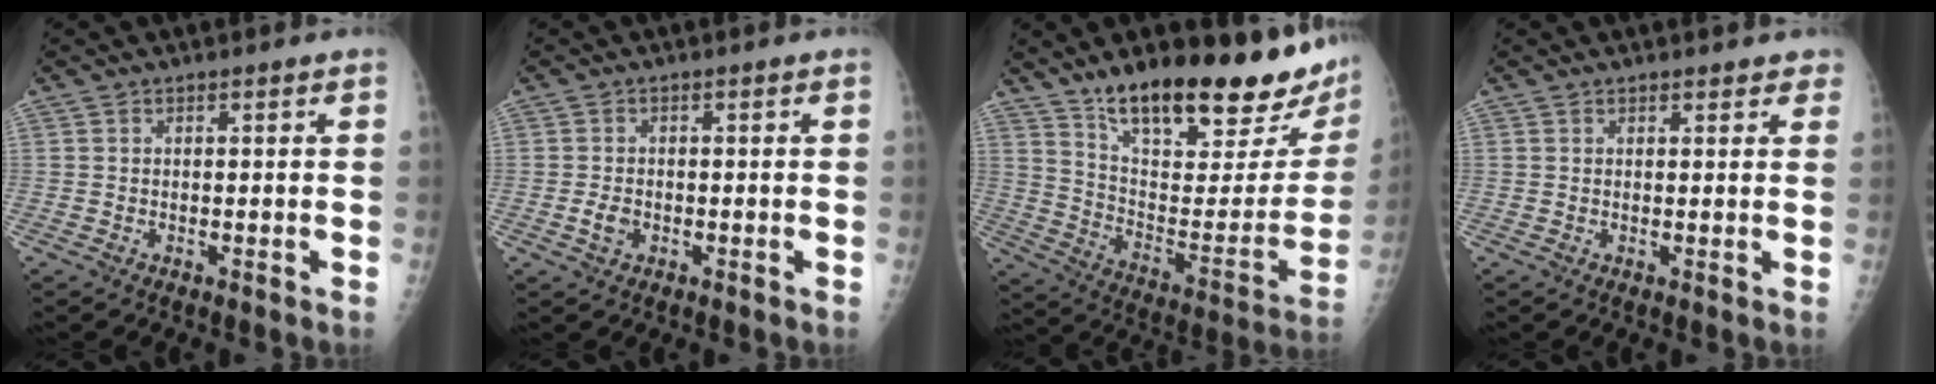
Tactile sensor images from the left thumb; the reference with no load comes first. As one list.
[{"total": 2.3, "force": [-0.7, 1.6, 1.5], "torque": [-0.027, 0.003, -0.013]}, {"total": 29.2, "force": [20.8, 8.4, 18.6], "torque": [-0.244, -0.086, 0.315]}, {"total": 2.8, "force": [2.2, 1.2, 1.2], "torque": [0.012, -0.001, 0.020]}]